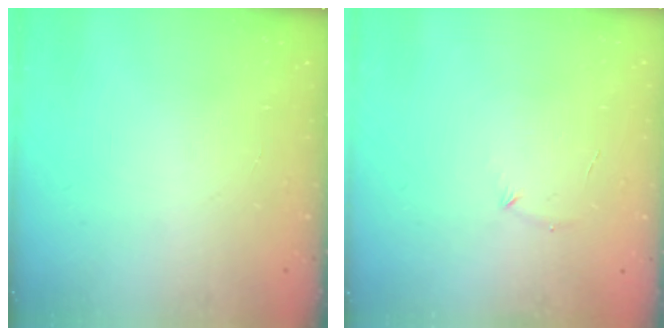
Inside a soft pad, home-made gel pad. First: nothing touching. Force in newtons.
{"total": 4.2, "press": 4.0, "slide": 1.1}